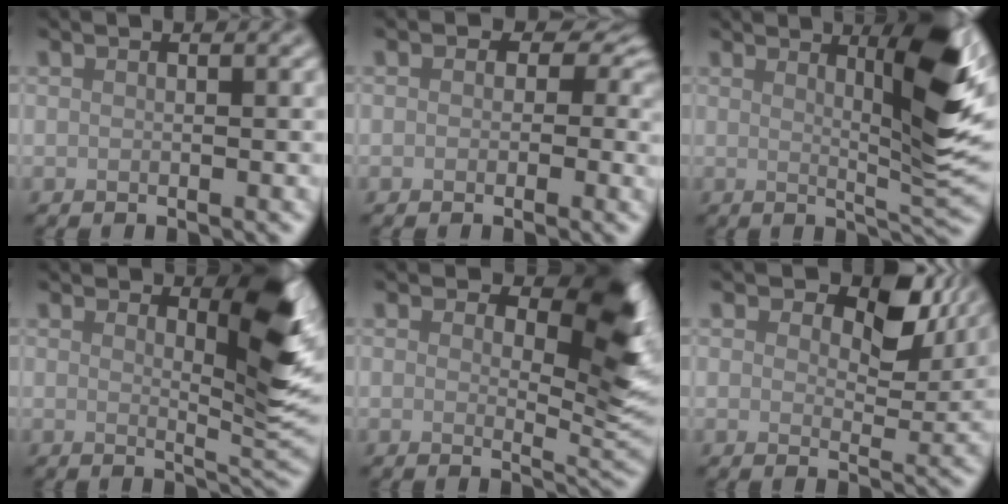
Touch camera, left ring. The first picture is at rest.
{"total": 4.1, "force": [0.7, 3.4, 2.3], "torque": [-0.006, 0.006, -0.001]}
{"total": 7.8, "force": [2.5, 1.1, 7.4], "torque": [-0.098, -0.006, 0.043]}
{"total": 5.2, "force": [2.1, 1.2, 4.7], "torque": [-0.065, -0.013, 0.034]}
{"total": 7.7, "force": [2.8, 3.6, 6.1], "torque": [-0.075, -0.006, 0.039]}
{"total": 7.0, "force": [3.3, 3.9, 4.8], "torque": [-0.065, -0.006, 0.042]}